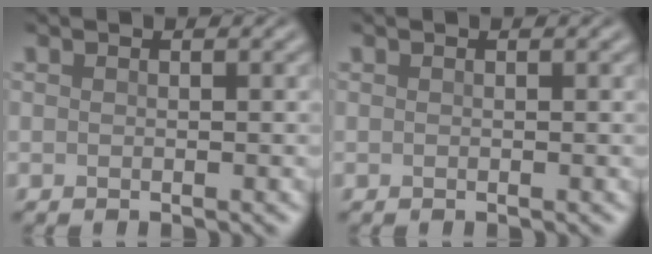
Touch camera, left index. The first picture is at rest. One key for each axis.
{"total": 0.0}